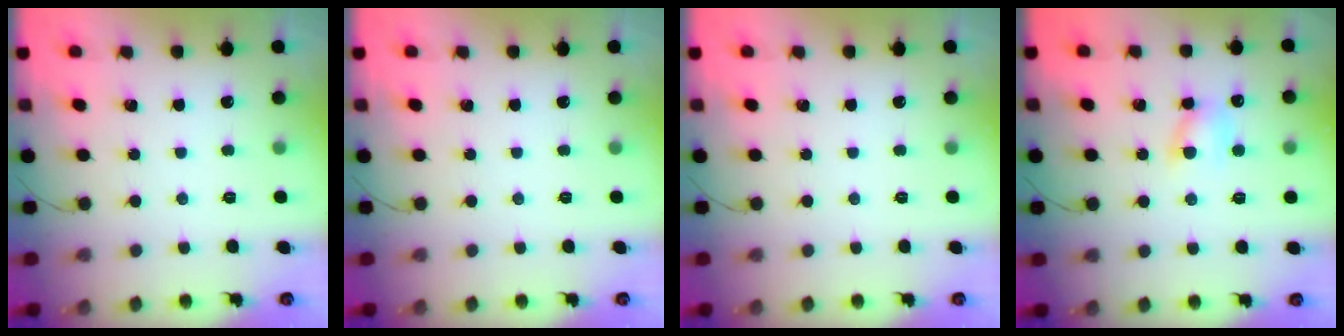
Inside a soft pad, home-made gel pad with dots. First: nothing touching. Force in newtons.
{"total": 0.0}
{"total": 0.0}
{"total": 6.4, "press": 6.2, "slide": 1.4}